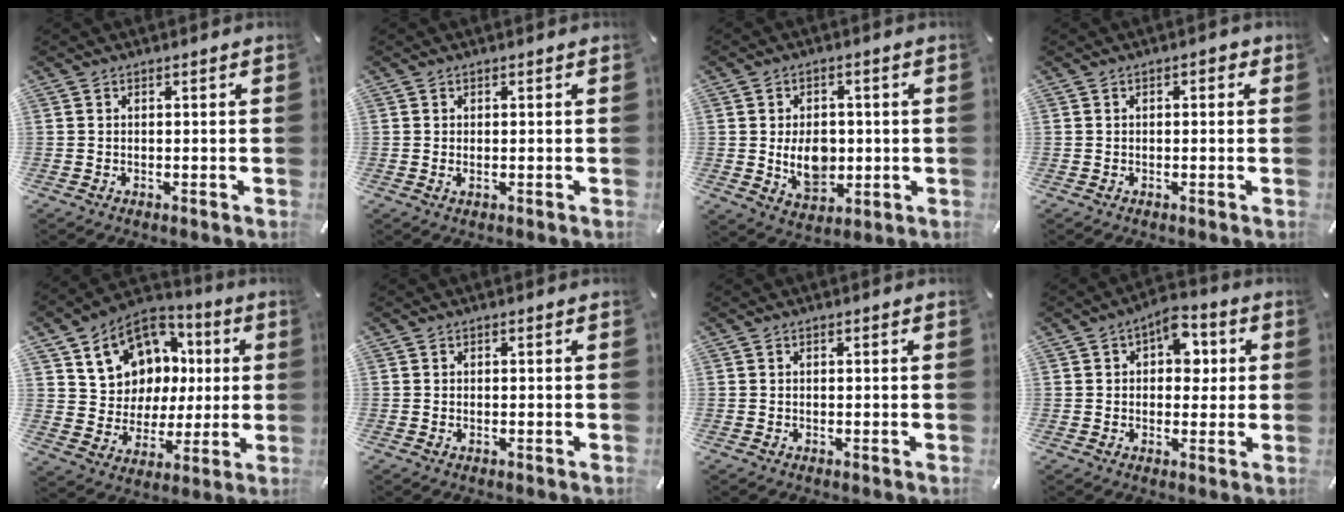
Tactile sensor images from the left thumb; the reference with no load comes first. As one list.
[{"total": 0.8, "force": [0.1, 0.2, 0.7], "torque": [-0.014, -0.001, 0.001]}, {"total": 8.7, "force": [-0.3, 6.5, 5.7], "torque": [-0.085, -0.008, -0.010]}, {"total": 1.2, "force": [-0.1, 0.7, 0.9], "torque": [-0.017, 0.005, -0.004]}, {"total": 12.7, "force": [4.7, 11.4, 3.3], "torque": [-0.063, -0.032, 0.098]}, {"total": 0.0}, {"total": 0.0}, {"total": 8.5, "force": [2.0, 5.6, 6.1], "torque": [-0.064, -0.002, 0.029]}]